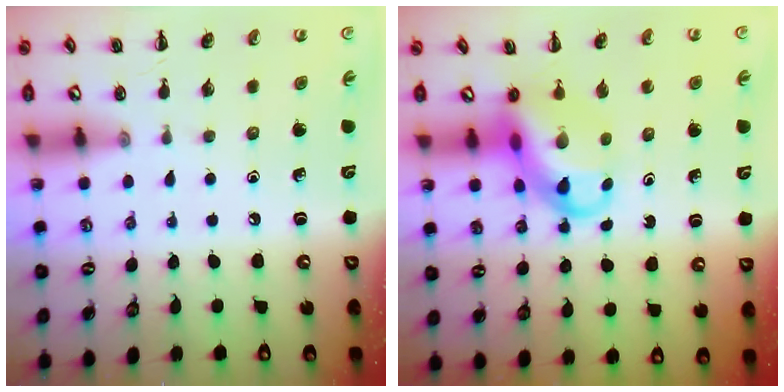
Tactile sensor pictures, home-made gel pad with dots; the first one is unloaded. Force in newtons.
{"total": 9.9, "press": 9.5, "slide": 2.8}